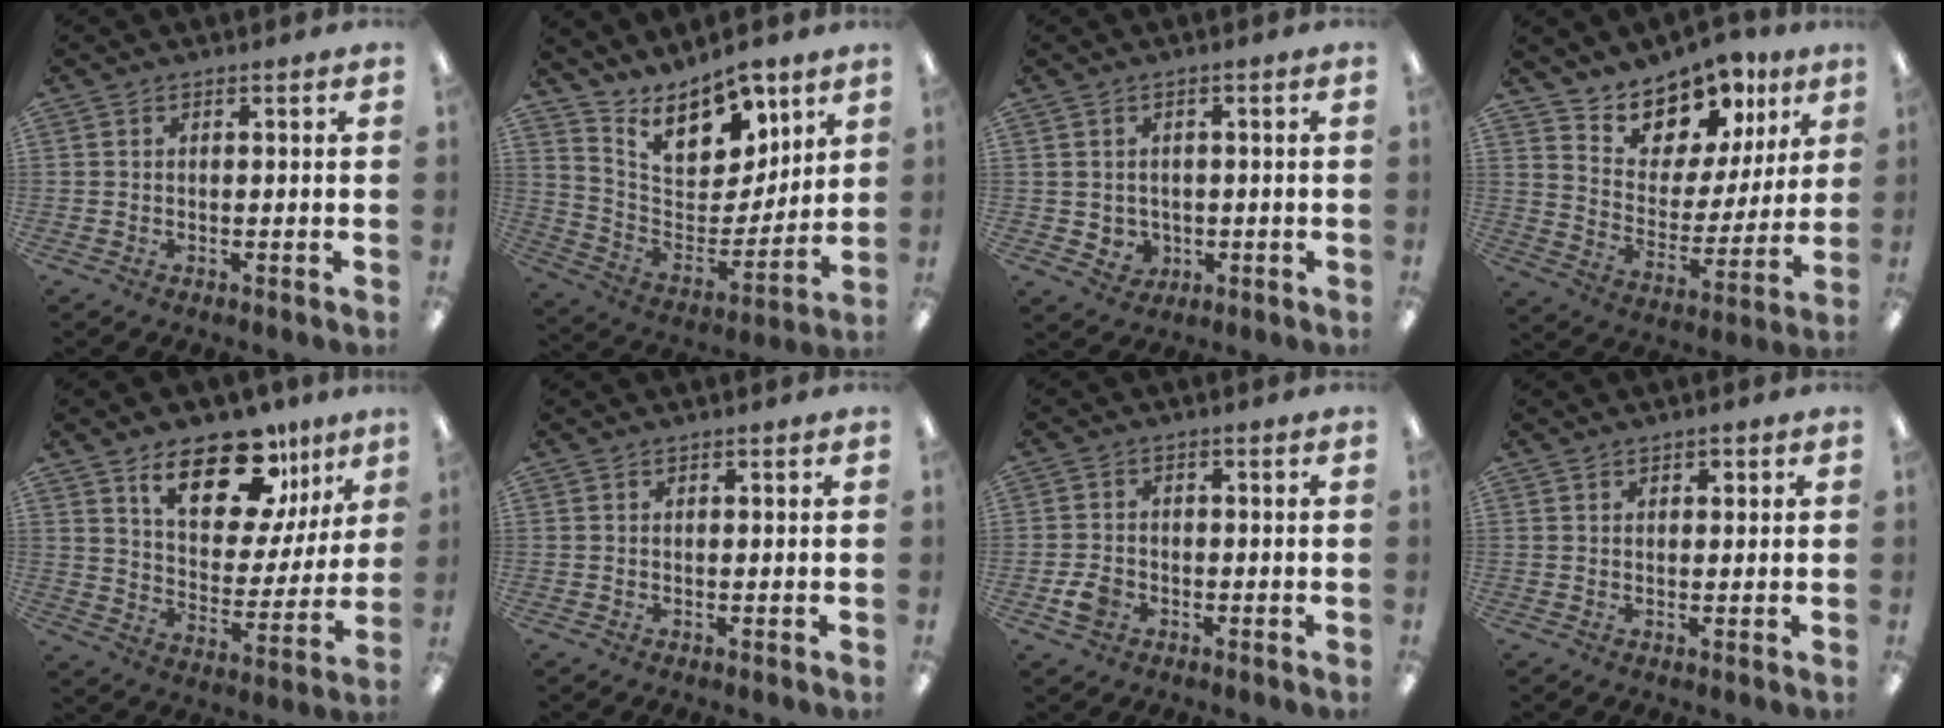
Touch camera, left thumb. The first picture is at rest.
{"total": 15.2, "force": [11.8, 7.4, 6.0], "torque": [-0.098, -0.090, 0.217]}
{"total": 3.1, "force": [0.6, 3.0, 0.5], "torque": [-0.008, -0.003, 0.011]}
{"total": 11.3, "force": [9.9, 5.4, 0.7], "torque": [-0.025, -0.100, 0.183]}
{"total": 20.2, "force": [13.0, 9.6, 12.2], "torque": [-0.177, -0.070, 0.219]}
{"total": 0.0}
{"total": 3.8, "force": [-1.5, 2.9, 1.9], "torque": [-0.036, 0.005, -0.027]}
{"total": 1.4, "force": [1.0, 0.9, 0.4], "torque": [-0.008, 0.003, 0.018]}